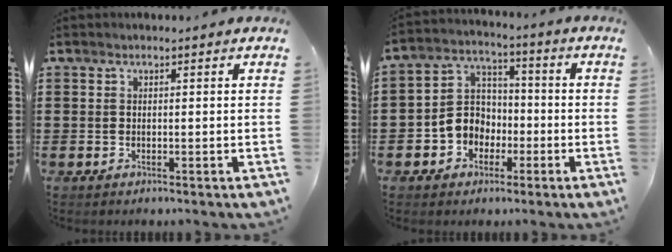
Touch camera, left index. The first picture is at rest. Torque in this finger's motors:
{"motor_torque": [1.10, 1.04, 0.21, 0.07]}